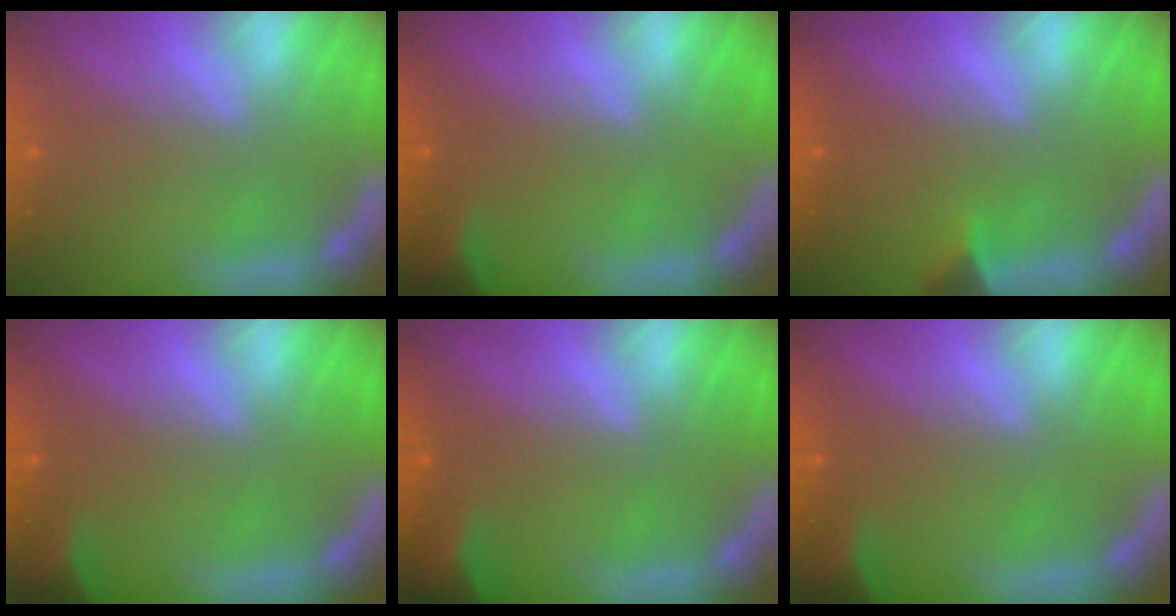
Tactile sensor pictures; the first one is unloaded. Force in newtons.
{"total": 1.9}
{"total": 1.4}
{"total": 1.9}
{"total": 2.9}
{"total": 1.9}